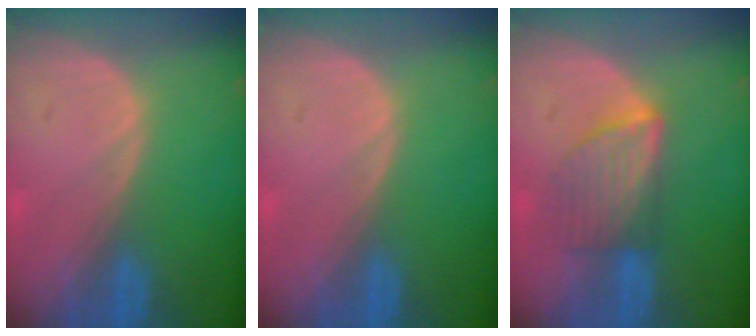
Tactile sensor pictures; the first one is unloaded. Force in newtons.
{"total": 0.0}
{"total": 5.9, "press": 5.7, "slide": 1.5}